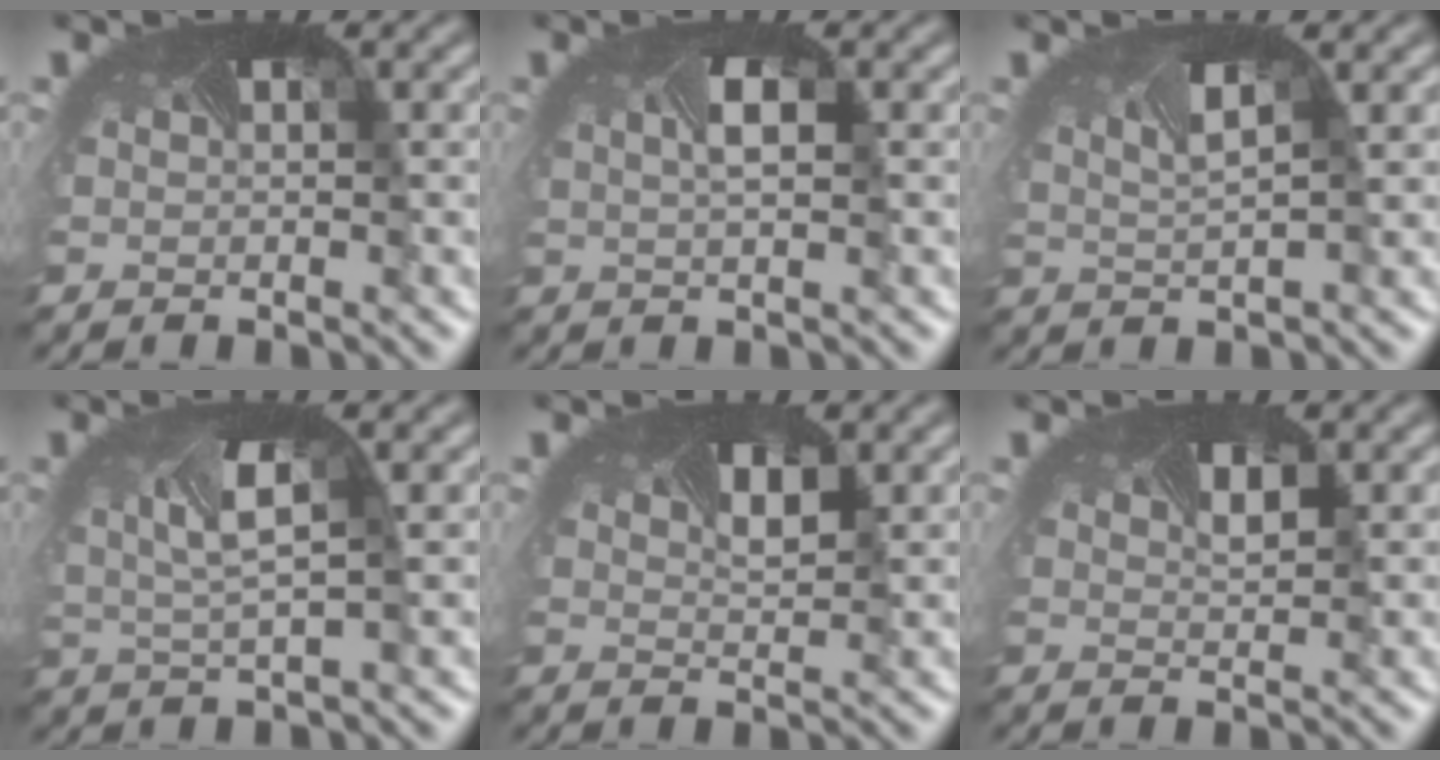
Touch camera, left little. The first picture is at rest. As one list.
[{"total": 1.6, "force": [0.1, 0.5, 1.5], "torque": [-0.036, -0.002, 0.006]}, {"total": 2.2, "force": [1.1, 1.0, 1.6], "torque": [-0.041, 0.008, 0.019]}, {"total": 3.6, "force": [0.6, 1.5, 3.3], "torque": [-0.085, 0.000, 0.010]}, {"total": 1.9, "force": [1.0, 0.9, 1.3], "torque": [-0.023, 0.001, 0.011]}, {"total": 1.2, "force": [0.7, 0.5, 0.7], "torque": [-0.013, 0.000, 0.009]}]